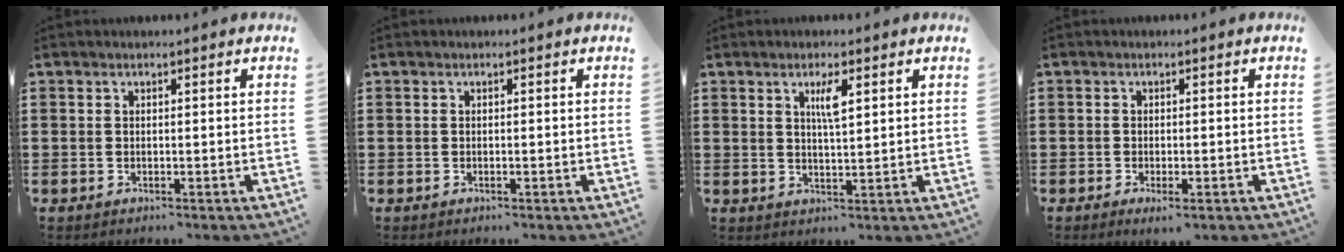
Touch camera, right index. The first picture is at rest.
{"total": 0.0}
{"total": 3.3, "force": [1.4, 0.7, 2.9], "torque": [-0.045, -0.001, 0.017]}
{"total": 1.0, "force": [-0.8, 0.1, 0.6], "torque": [-0.013, -0.004, -0.014]}